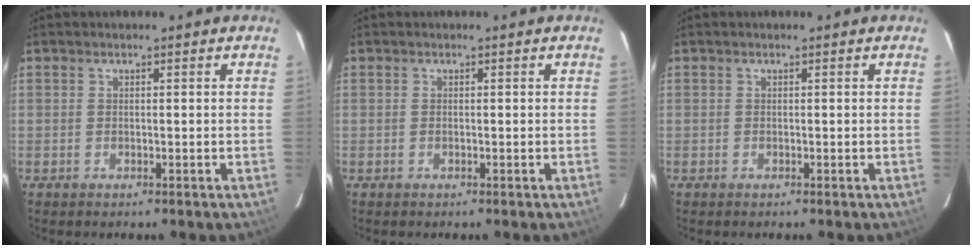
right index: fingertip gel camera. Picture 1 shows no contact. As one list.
[{"total": 0.0}, {"total": 0.0}]